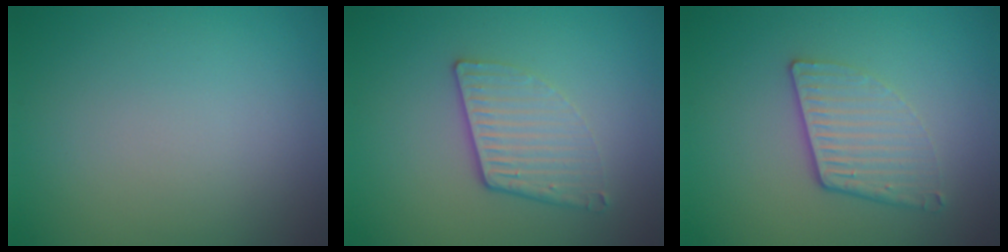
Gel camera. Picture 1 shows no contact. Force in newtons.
{"total": 3.3, "press": 2.6, "slide": 1.9}
{"total": 3.3, "press": 2.6, "slide": 1.9}